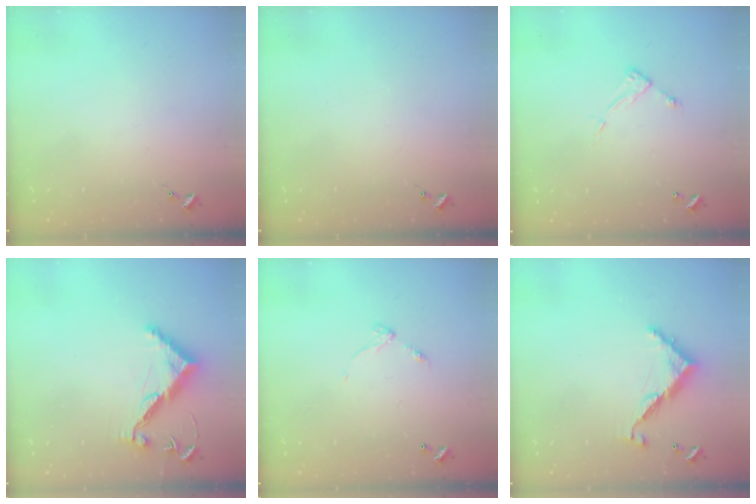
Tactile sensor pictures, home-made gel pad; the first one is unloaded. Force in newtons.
{"total": 0.0}
{"total": 4.9, "press": 4.8, "slide": 0.3}
{"total": 10.2, "press": 10.2, "slide": 0.4}
{"total": 5.6, "press": 5.6, "slide": 0.5}
{"total": 9.7, "press": 9.7, "slide": 0.4}